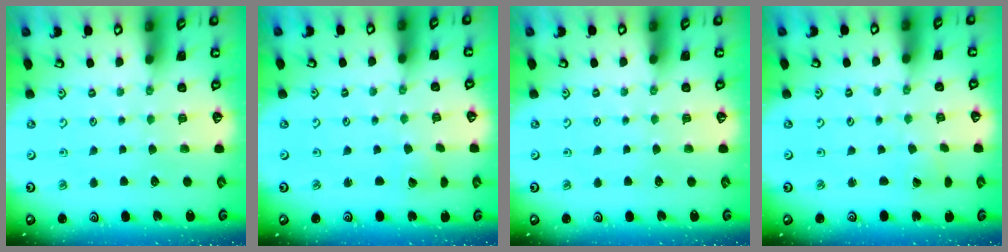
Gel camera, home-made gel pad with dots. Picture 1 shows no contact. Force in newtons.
{"total": 2.6, "press": 2.6, "slide": 0.1}
{"total": 0.0}
{"total": 1.2, "press": 1.2, "slide": 0.1}